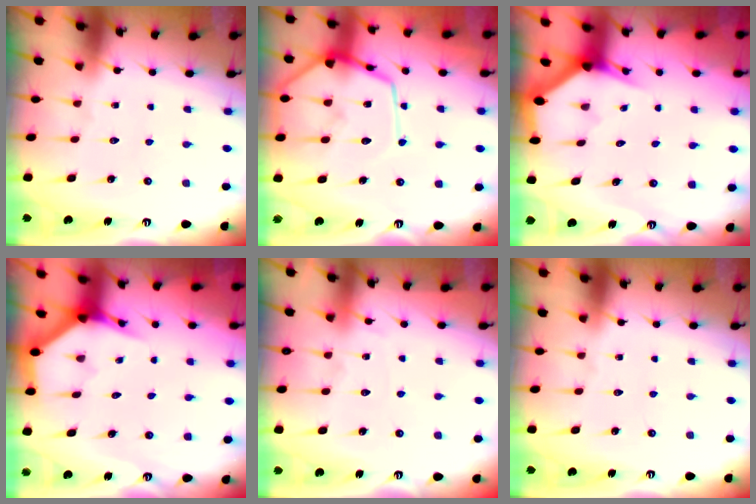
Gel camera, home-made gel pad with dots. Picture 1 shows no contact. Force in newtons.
{"total": 14.6, "press": 14.6, "slide": 1.2}
{"total": 2.7, "press": 2.7, "slide": 0.0}
{"total": 3.8, "press": 3.8, "slide": 0.2}
{"total": 6.5, "press": 6.4, "slide": 0.8}
{"total": 0.0}